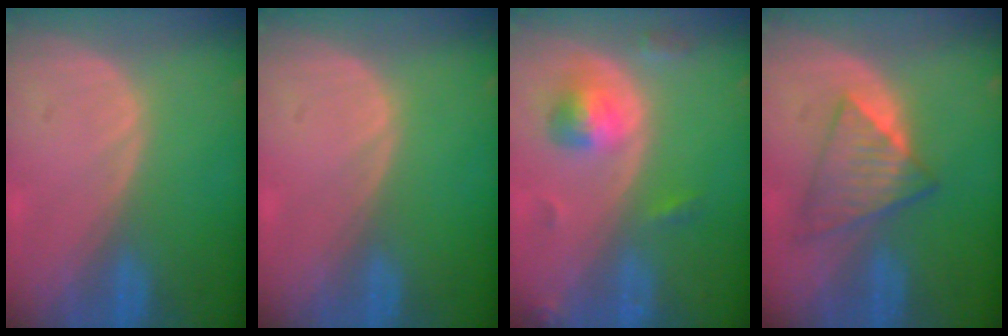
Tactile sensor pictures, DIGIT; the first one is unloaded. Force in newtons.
{"total": 0.0}
{"total": 5.2, "press": 5.0, "slide": 1.4}
{"total": 6.0, "press": 5.9, "slide": 0.7}